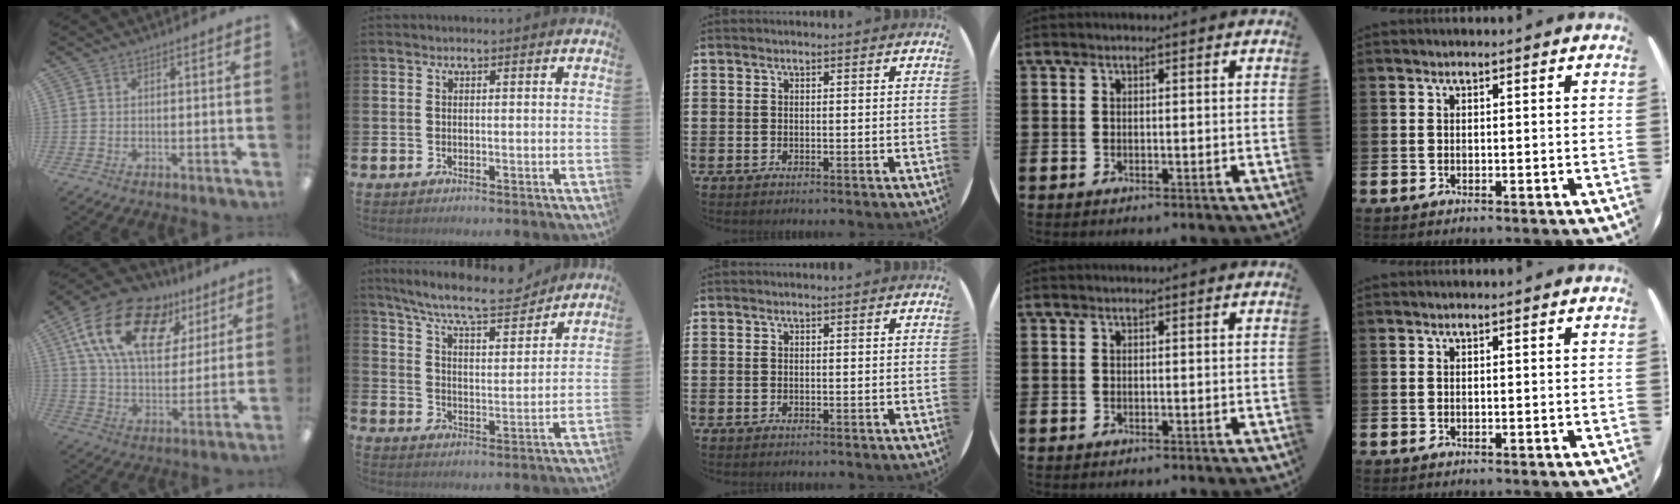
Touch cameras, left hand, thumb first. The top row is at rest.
{"thumb": {"total": 21.1, "force": [10.5, 12.0, 13.9], "torque": [-0.240, -0.031, 0.188]}, "index": {"total": 9.4, "force": [8.6, 1.3, 3.5], "torque": [-0.098, -0.052, 0.150]}}